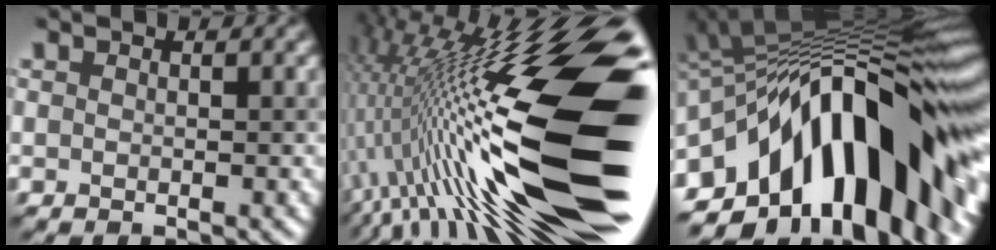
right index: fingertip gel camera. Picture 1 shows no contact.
{"total": 21.0, "force": [-0.1, 6.1, 20.1], "torque": [-0.338, 0.006, -0.016]}
{"total": 17.4, "force": [-3.8, 8.2, 14.8], "torque": [-0.197, 0.027, -0.076]}